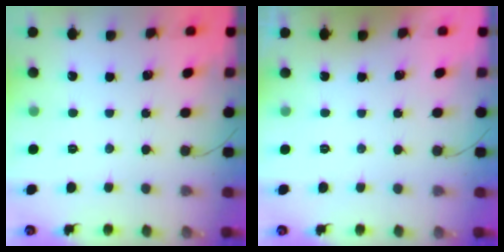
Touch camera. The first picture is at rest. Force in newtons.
{"total": 0.0}